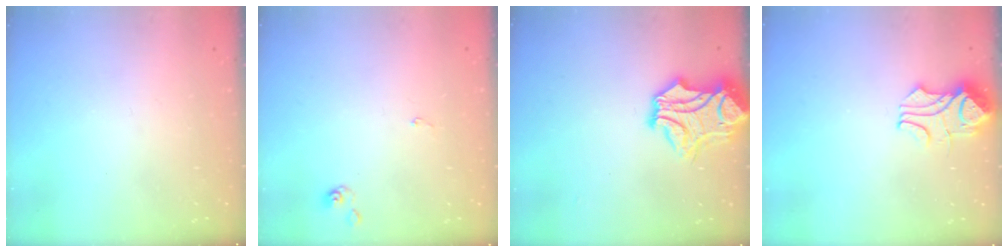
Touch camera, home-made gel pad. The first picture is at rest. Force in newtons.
{"total": 0.0}
{"total": 11.1, "press": 10.9, "slide": 2.1}
{"total": 3.7, "press": 3.6, "slide": 0.9}